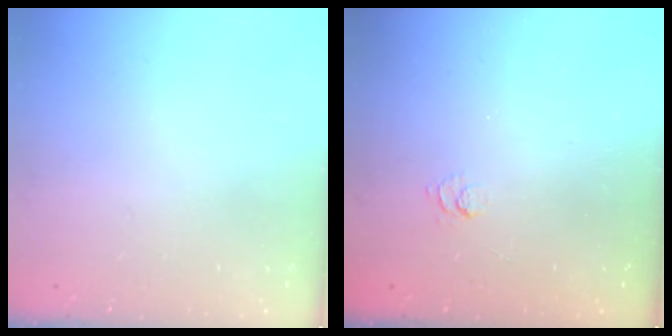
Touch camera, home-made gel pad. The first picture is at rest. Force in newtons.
{"total": 2.5, "press": 2.0, "slide": 1.4}